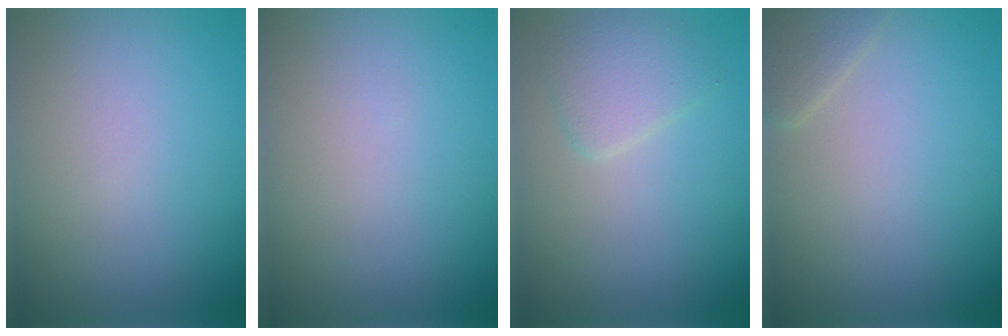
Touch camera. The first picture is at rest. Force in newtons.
{"total": 0.0}
{"total": 2.5, "press": 2.5, "slide": 0.1}
{"total": 1.5, "press": 1.5, "slide": 0.1}